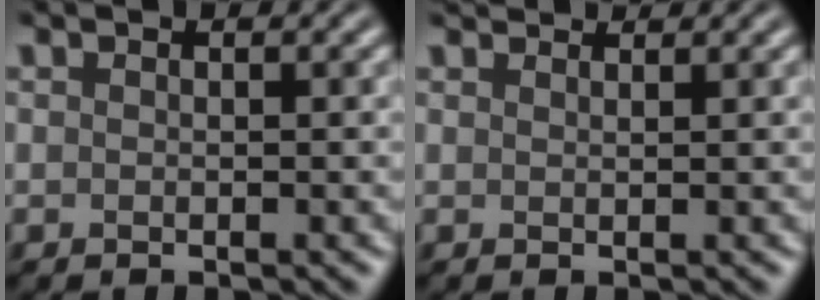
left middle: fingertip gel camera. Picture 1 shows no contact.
{"total": 1.8, "force": [1.7, 0.3, 0.4], "torque": [-0.016, 0.005, 0.025]}